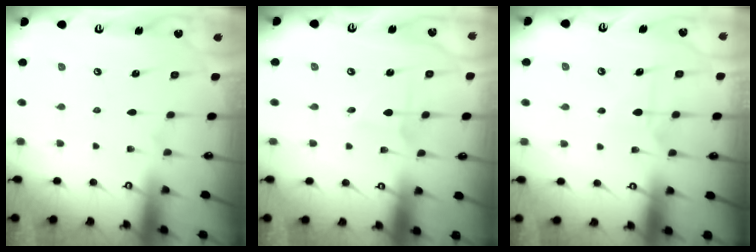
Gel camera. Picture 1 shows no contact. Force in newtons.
{"total": 1.8, "press": 1.8, "slide": 0.1}
{"total": 5.9, "press": 5.9, "slide": 0.3}